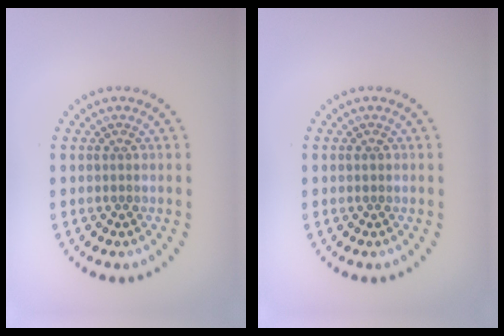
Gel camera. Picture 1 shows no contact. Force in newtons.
{"total": 0.7, "press": 0.7, "slide": 0.2}